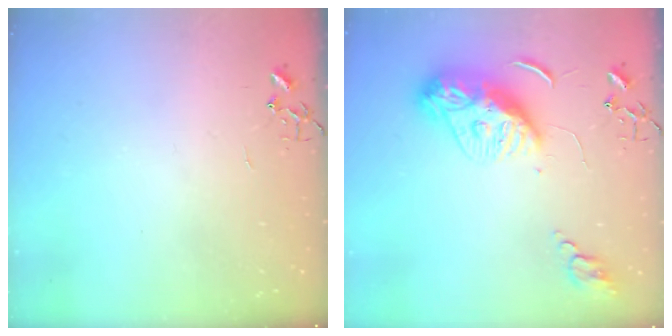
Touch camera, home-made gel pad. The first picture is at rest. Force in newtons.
{"total": 12.5, "press": 12.4, "slide": 1.1}